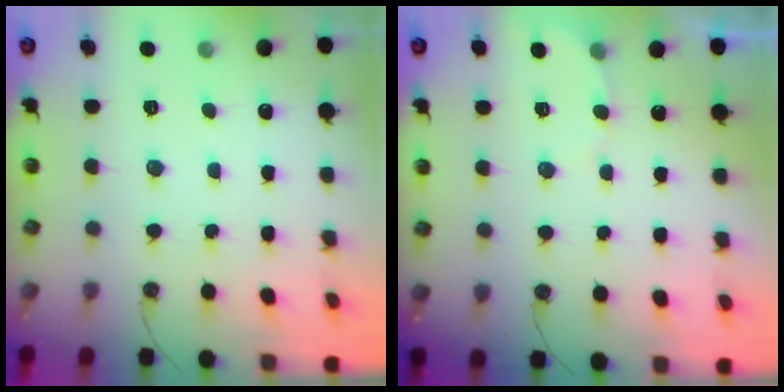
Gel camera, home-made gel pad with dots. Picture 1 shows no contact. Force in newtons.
{"total": 3.0, "press": 3.0, "slide": 0.3}